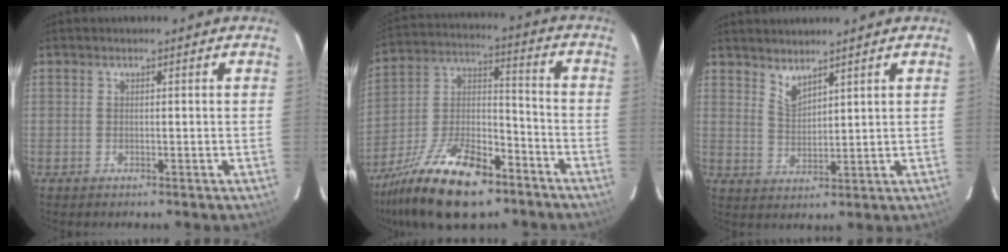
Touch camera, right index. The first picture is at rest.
{"total": 21.0, "force": [-13.3, 9.3, 13.2], "torque": [-0.267, -0.005, -0.230]}
{"total": 3.8, "force": [3.4, 0.9, 1.5], "torque": [-0.025, -0.006, 0.063]}